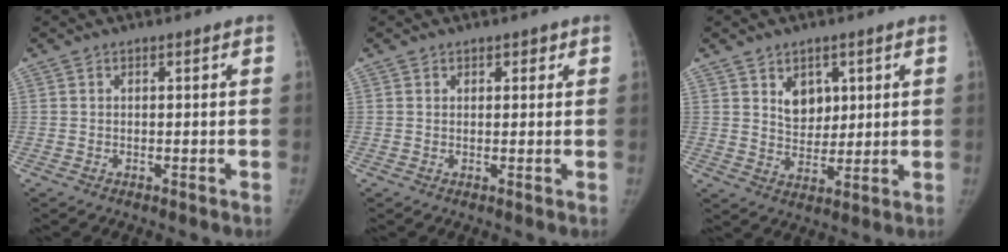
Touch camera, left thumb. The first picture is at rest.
{"total": 1.4, "force": [0.9, 0.9, 0.5], "torque": [0.009, -0.003, 0.008]}
{"total": 6.5, "force": [2.6, 4.7, 3.6], "torque": [-0.026, -0.020, 0.048]}